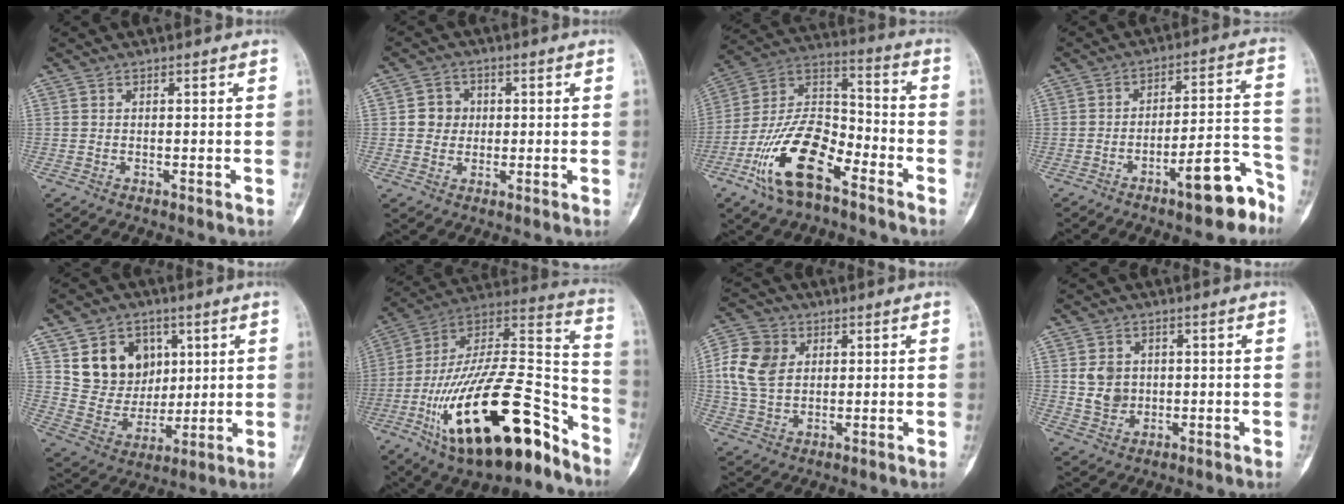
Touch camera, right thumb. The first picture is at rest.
{"total": 4.3, "force": [0.4, 4.0, 1.4], "torque": [0.002, 0.006, 0.003]}
{"total": 17.9, "force": [-9.5, 8.1, 12.8], "torque": [-0.229, 0.069, -0.185]}
{"total": 11.7, "force": [-7.5, 3.3, 8.4], "torque": [-0.091, 0.079, -0.110]}
{"total": 14.1, "force": [5.4, 11.5, 6.2], "torque": [-0.062, -0.024, 0.110]}
{"total": 31.2, "force": [-16.2, 12.0, 23.8], "torque": [-0.388, 0.080, -0.267]}
{"total": 10.4, "force": [2.0, 8.0, 6.3], "torque": [-0.116, 0.004, 0.037]}
{"total": 5.5, "force": [0.7, 4.6, 2.8], "torque": [-0.030, -0.005, 0.022]}